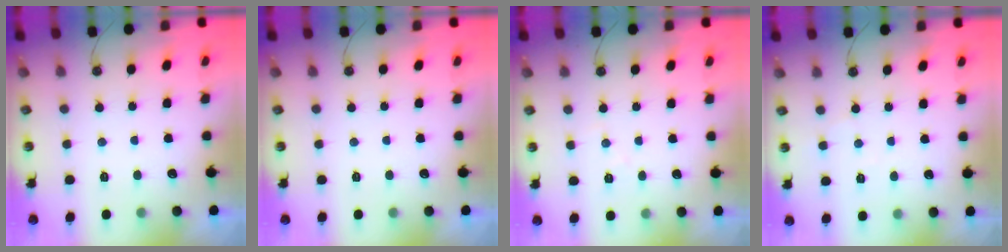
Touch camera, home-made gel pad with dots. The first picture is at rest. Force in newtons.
{"total": 0.0}
{"total": 4.4, "press": 4.3, "slide": 0.7}
{"total": 4.4, "press": 4.4, "slide": 0.7}